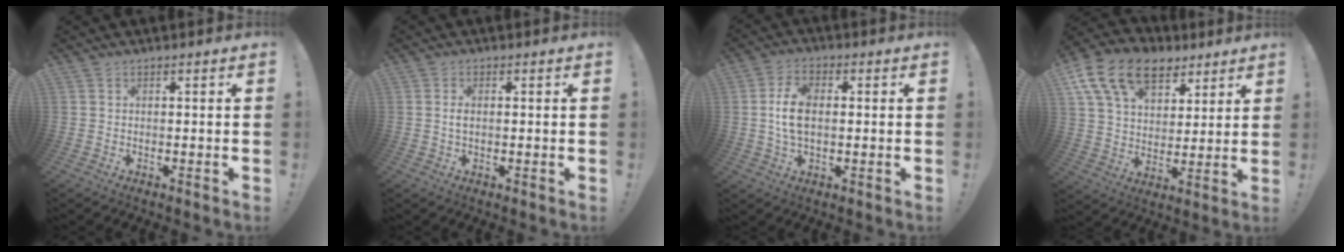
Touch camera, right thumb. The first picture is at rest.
{"total": 1.7, "force": [0.0, 0.8, 1.4], "torque": [-0.022, 0.000, -0.001]}
{"total": 8.6, "force": [0.3, 5.1, 6.8], "torque": [-0.118, -0.001, 0.004]}
{"total": 18.4, "force": [10.1, 11.7, 10.0], "torque": [-0.164, -0.049, 0.186]}